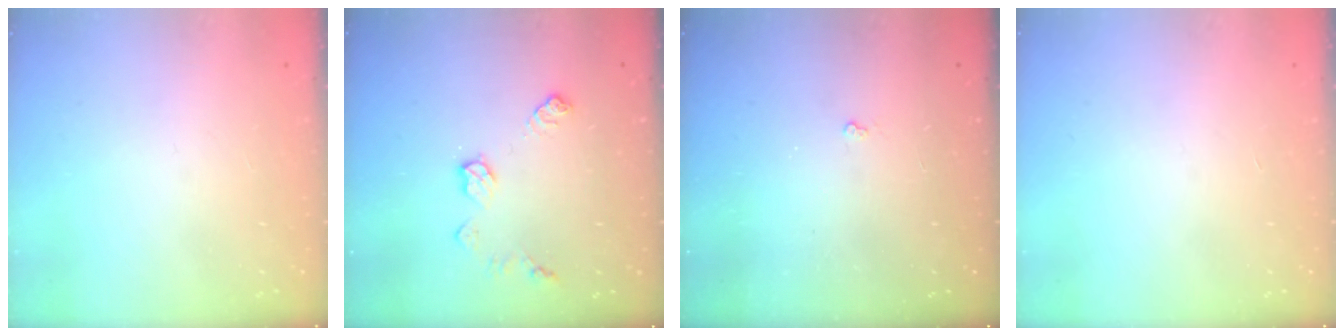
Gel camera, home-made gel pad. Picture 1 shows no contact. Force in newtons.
{"total": 9.0, "press": 9.0, "slide": 0.3}
{"total": 1.8, "press": 1.8, "slide": 0.3}
{"total": 0.0}